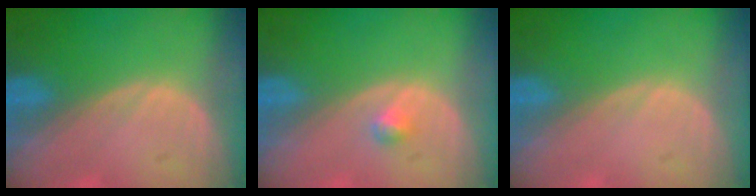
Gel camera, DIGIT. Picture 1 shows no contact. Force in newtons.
{"total": 1.1, "press": 1.1, "slide": 0.1}
{"total": 0.0}